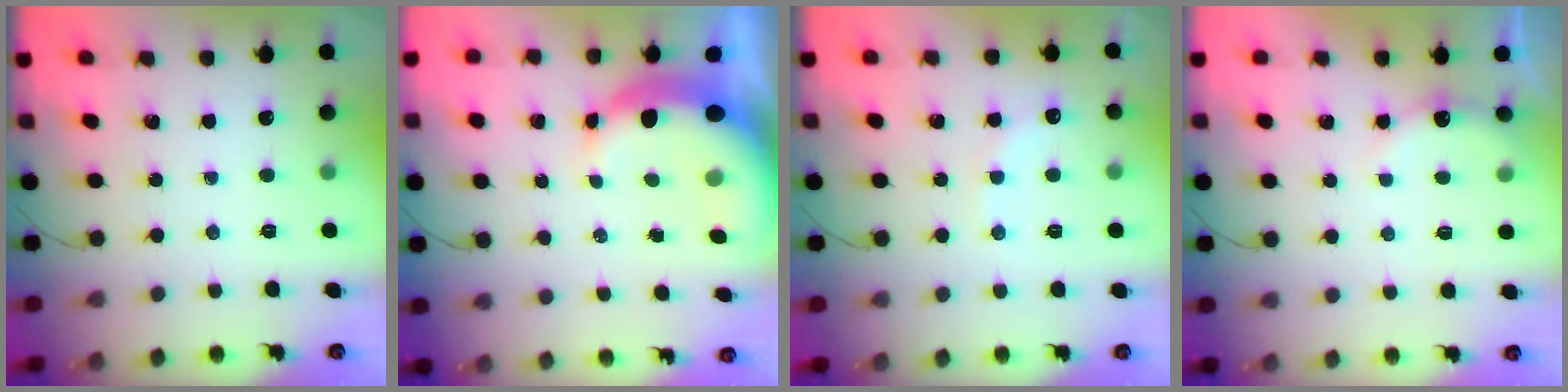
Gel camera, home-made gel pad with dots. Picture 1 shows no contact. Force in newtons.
{"total": 10.0, "press": 9.8, "slide": 1.9}
{"total": 8.1, "press": 8.0, "slide": 1.7}
{"total": 6.8, "press": 6.6, "slide": 1.3}